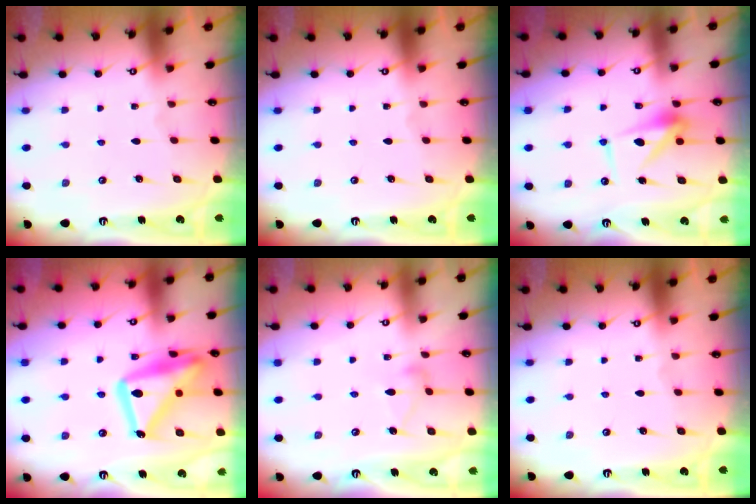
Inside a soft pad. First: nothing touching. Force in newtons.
{"total": 0.0}
{"total": 9.9, "press": 9.9, "slide": 0.2}
{"total": 21.3, "press": 21.2, "slide": 1.5}
{"total": 8.3, "press": 8.3, "slide": 0.4}
{"total": 0.0}